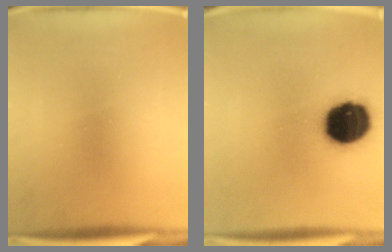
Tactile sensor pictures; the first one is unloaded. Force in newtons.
{"total": 17.2}